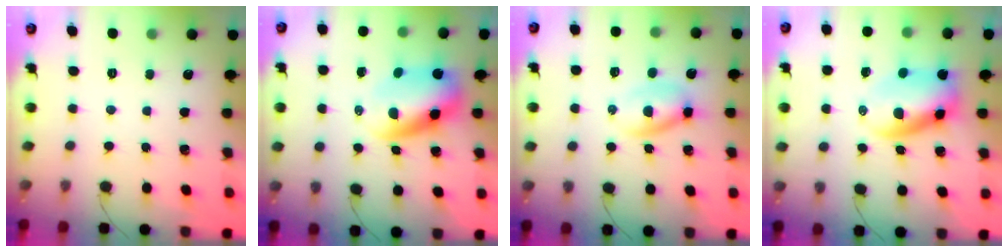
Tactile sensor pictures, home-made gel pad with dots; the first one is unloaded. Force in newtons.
{"total": 7.0, "press": 6.8, "slide": 1.4}
{"total": 3.5, "press": 3.4, "slide": 0.9}
{"total": 5.7, "press": 5.5, "slide": 1.4}